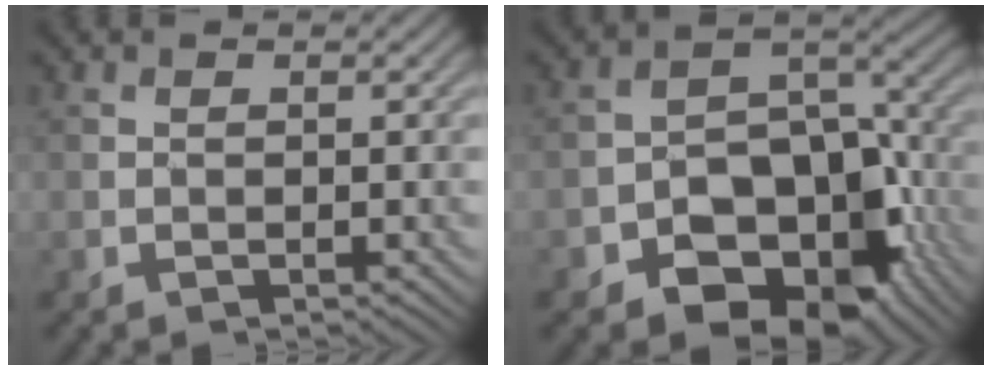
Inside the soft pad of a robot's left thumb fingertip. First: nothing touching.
{"total": 14.1, "force": [-6.7, 9.3, 8.3], "torque": [-0.117, -0.025, -0.119]}